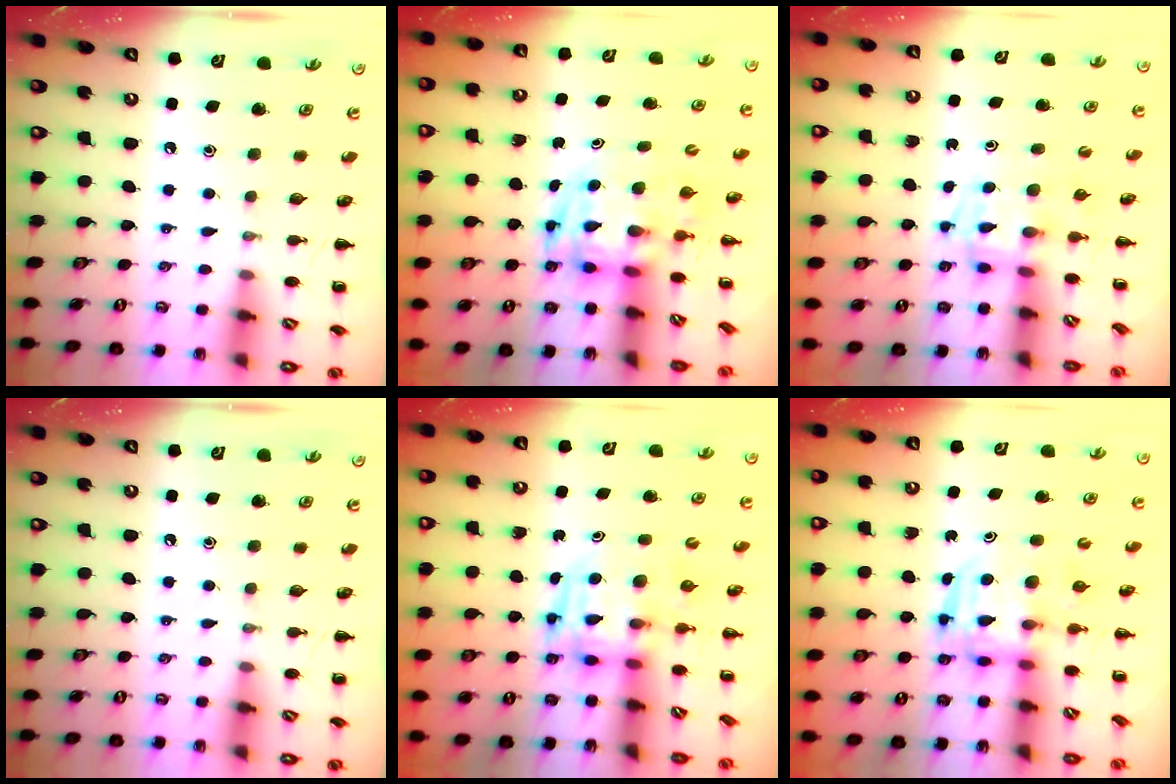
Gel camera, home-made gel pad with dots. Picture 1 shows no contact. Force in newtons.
{"total": 3.7, "press": 3.6, "slide": 0.8}
{"total": 2.9, "press": 2.9, "slide": 0.2}
{"total": 0.0}
{"total": 3.9, "press": 3.8, "slide": 0.7}
{"total": 3.0, "press": 3.0, "slide": 0.3}